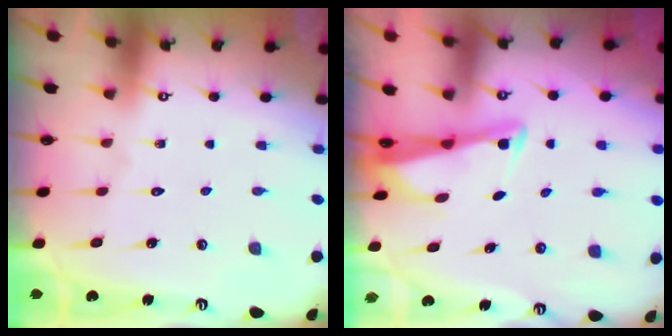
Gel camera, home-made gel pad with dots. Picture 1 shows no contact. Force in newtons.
{"total": 2.7, "press": 2.7, "slide": 0.3}